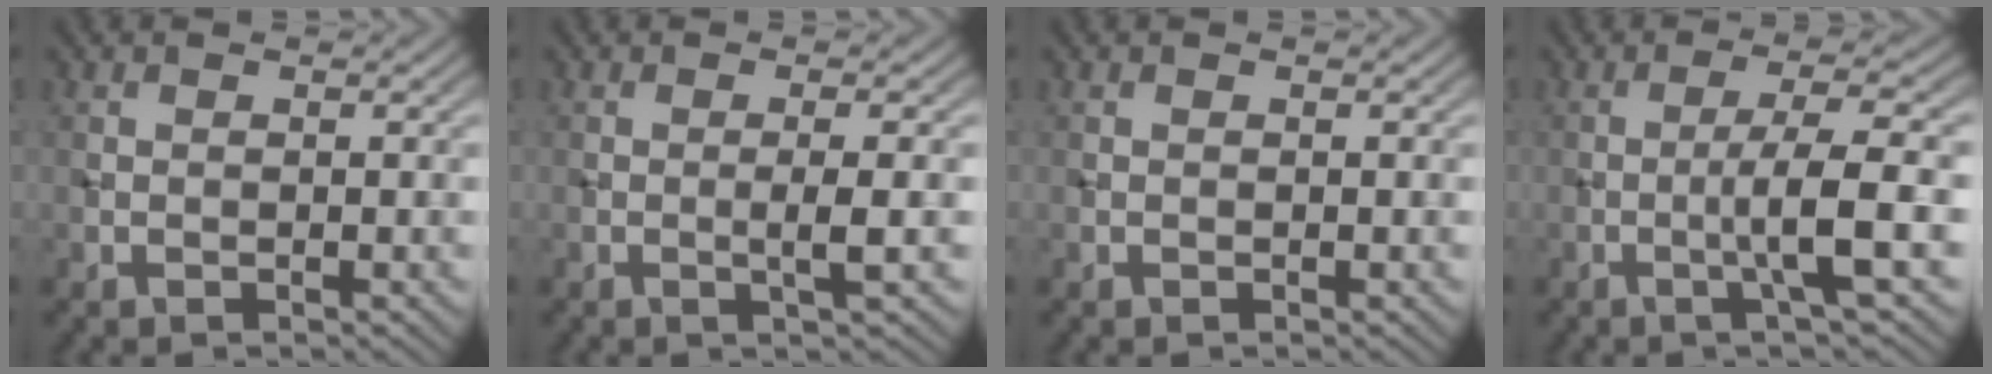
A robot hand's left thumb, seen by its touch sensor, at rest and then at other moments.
{"total": 2.2, "force": [-0.2, 0.0, 2.2], "torque": [-0.042, 0.002, -0.009]}
{"total": 0.0}
{"total": 5.8, "force": [-1.5, 0.3, 5.7], "torque": [-0.093, 0.017, -0.039]}